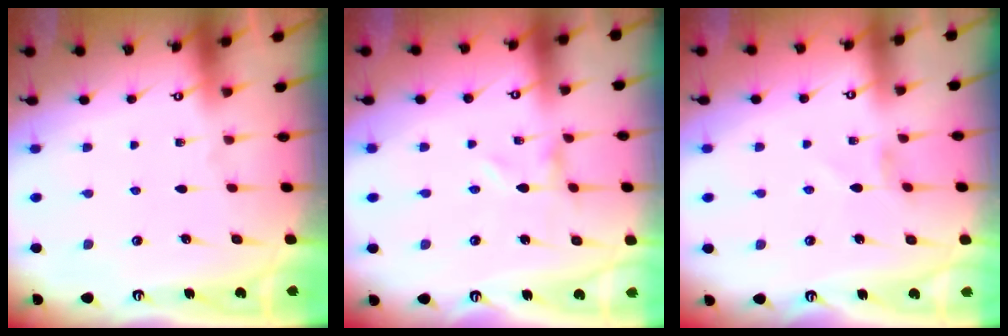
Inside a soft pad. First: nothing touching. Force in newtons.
{"total": 0.0}
{"total": 1.2, "press": 1.1, "slide": 0.4}